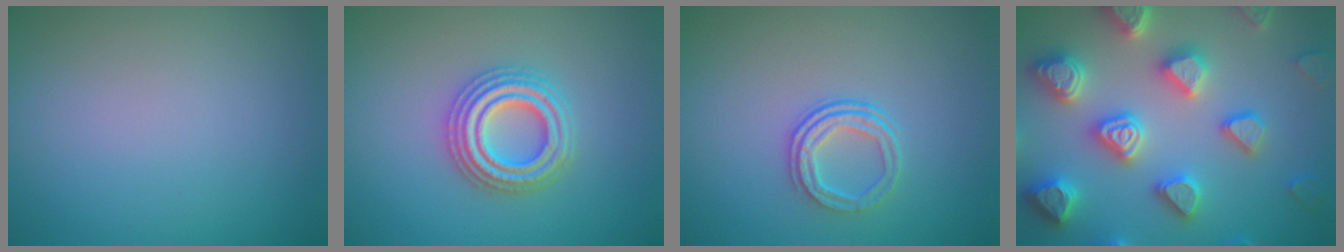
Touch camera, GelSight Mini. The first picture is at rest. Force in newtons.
{"total": 4.3, "press": 4.2, "slide": 0.8}
{"total": 2.4, "press": 1.7, "slide": 1.7}
{"total": 7.4, "press": 7.2, "slide": 1.6}